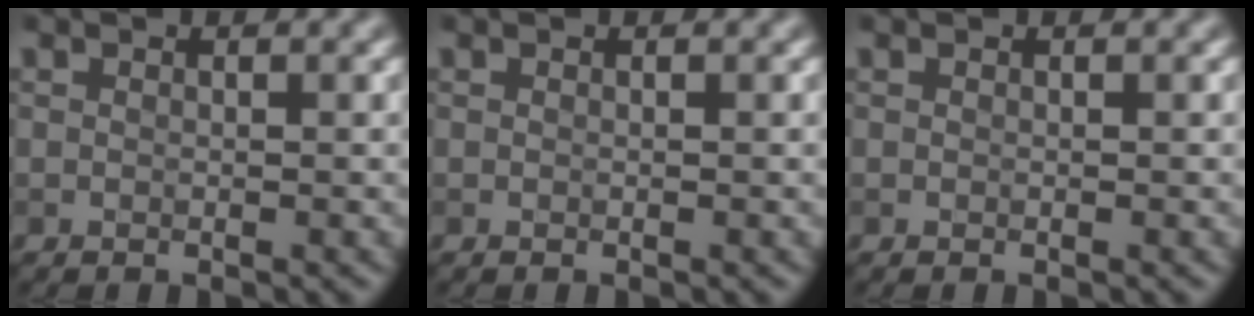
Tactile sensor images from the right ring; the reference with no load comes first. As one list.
[{"total": 0.0}, {"total": 0.0}]